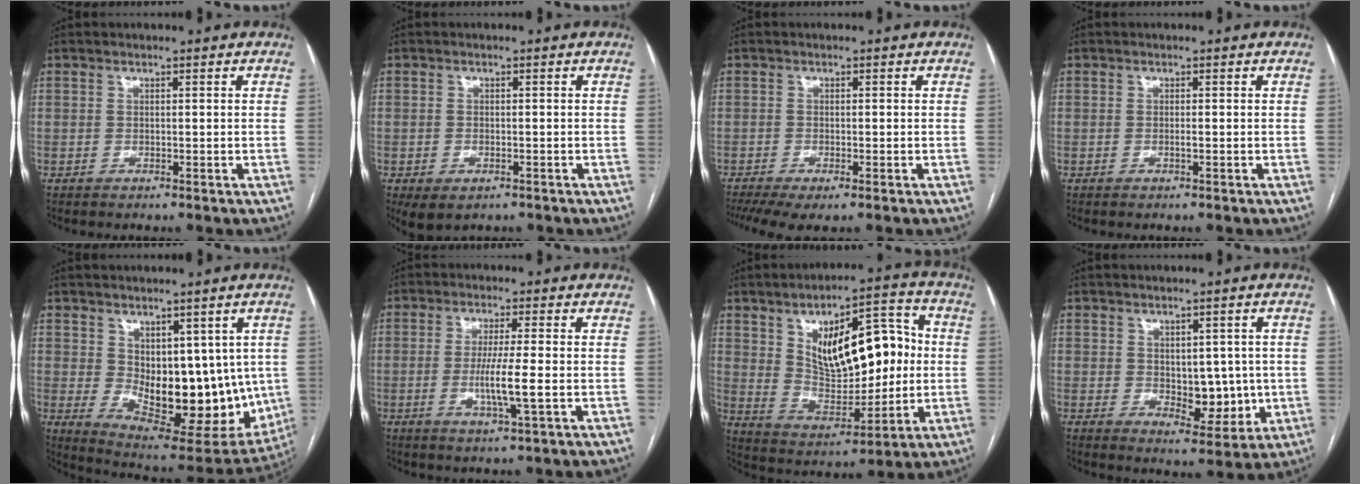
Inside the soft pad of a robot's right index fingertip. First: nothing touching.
{"total": 3.5, "force": [-1.9, 2.0, 2.2], "torque": [-0.041, -0.007, -0.019]}
{"total": 5.9, "force": [-4.1, 1.2, 4.0], "torque": [-0.065, -0.014, -0.068]}
{"total": 0.6, "force": [-0.1, 0.0, 0.6], "torque": [-0.012, 0.000, -0.001]}
{"total": 16.7, "force": [0.2, 8.5, 14.4], "torque": [-0.204, -0.020, 0.030]}
{"total": 6.2, "force": [-1.1, -0.3, 6.1], "torque": [-0.115, -0.015, -0.021]}
{"total": 17.7, "force": [3.0, 8.0, 15.5], "torque": [-0.245, 0.027, 0.059]}
{"total": 7.3, "force": [0.0, 4.1, 6.0], "torque": [-0.071, -0.001, 0.016]}